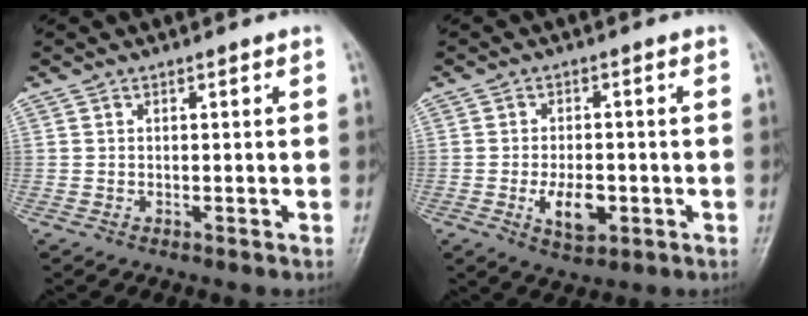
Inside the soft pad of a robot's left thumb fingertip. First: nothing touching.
{"total": 6.3, "force": [-1.8, 3.4, 5.1], "torque": [-0.079, 0.000, -0.025]}